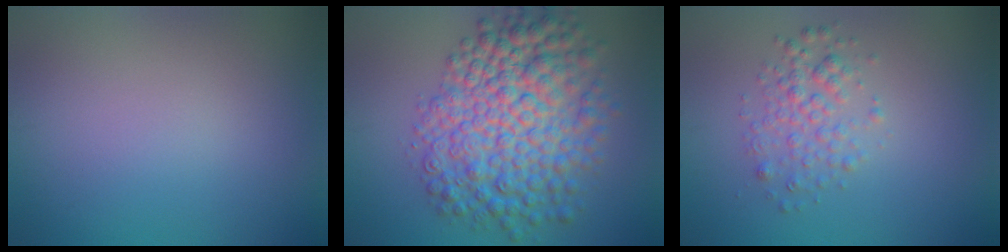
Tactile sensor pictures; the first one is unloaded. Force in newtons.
{"total": 9.5, "press": 9.5, "slide": 0.2}
{"total": 2.5, "press": 2.5, "slide": 0.1}